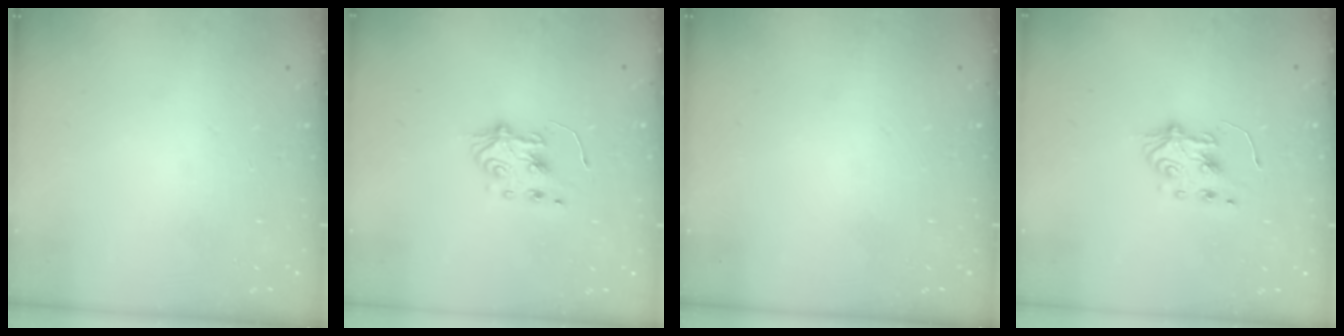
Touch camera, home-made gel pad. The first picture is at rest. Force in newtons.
{"total": 5.8, "press": 5.8, "slide": 0.6}
{"total": 0.0}
{"total": 5.8, "press": 5.8, "slide": 0.6}